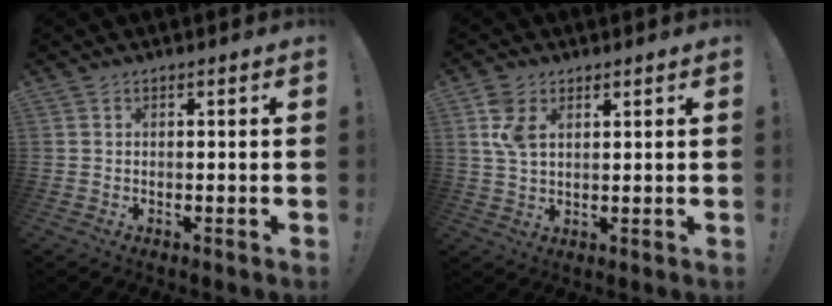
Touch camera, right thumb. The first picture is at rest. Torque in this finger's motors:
{"motor_torque": [-0.02, 0.06, 0.45, -0.25, 0.00]}